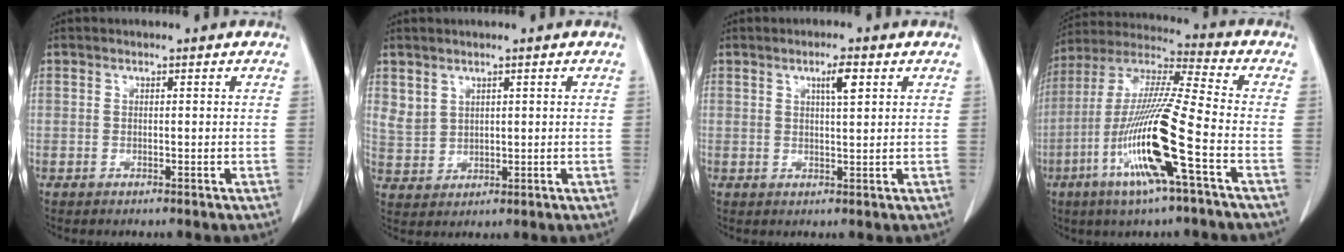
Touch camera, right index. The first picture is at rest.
{"total": 3.6, "force": [2.3, 2.6, 1.1], "torque": [-0.023, -0.003, 0.058]}
{"total": 3.2, "force": [1.4, 0.4, 2.8], "torque": [-0.046, -0.001, 0.023]}
{"total": 17.0, "force": [-6.1, -0.3, 15.9], "torque": [-0.324, -0.016, -0.123]}